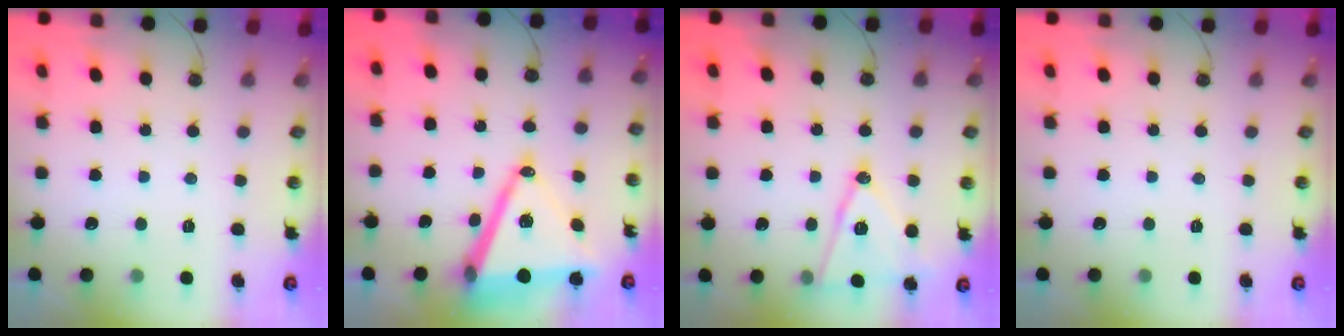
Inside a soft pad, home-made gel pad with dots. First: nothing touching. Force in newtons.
{"total": 18.7, "press": 18.3, "slide": 3.7}
{"total": 13.5, "press": 13.0, "slide": 3.6}
{"total": 0.0}